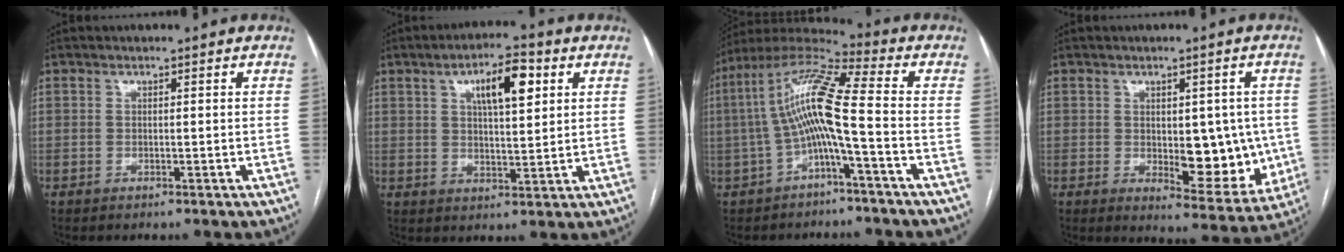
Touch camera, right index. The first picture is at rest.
{"total": 8.7, "force": [3.5, 2.6, 7.5], "torque": [-0.125, 0.011, 0.058]}
{"total": 11.2, "force": [-1.9, 0.5, 11.1], "torque": [-0.220, 0.034, -0.041]}
{"total": 10.8, "force": [-0.8, 5.2, 9.5], "torque": [-0.105, -0.001, 0.007]}